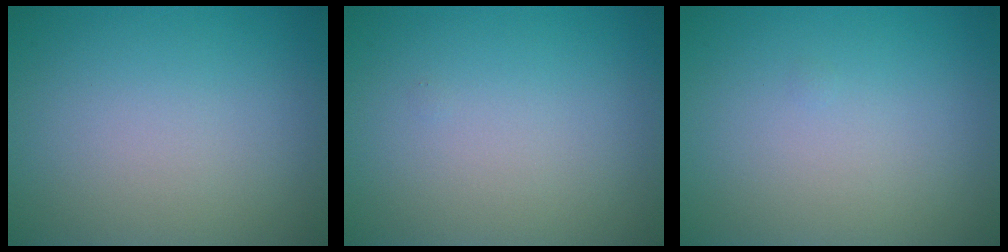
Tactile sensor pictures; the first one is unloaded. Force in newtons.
{"total": 0.0}
{"total": 0.0}